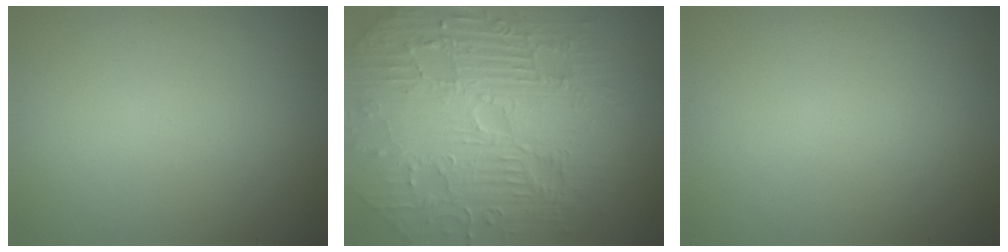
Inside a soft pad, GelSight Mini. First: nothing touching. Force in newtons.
{"total": 11.6, "press": 7.5, "slide": 8.9}
{"total": 0.0}